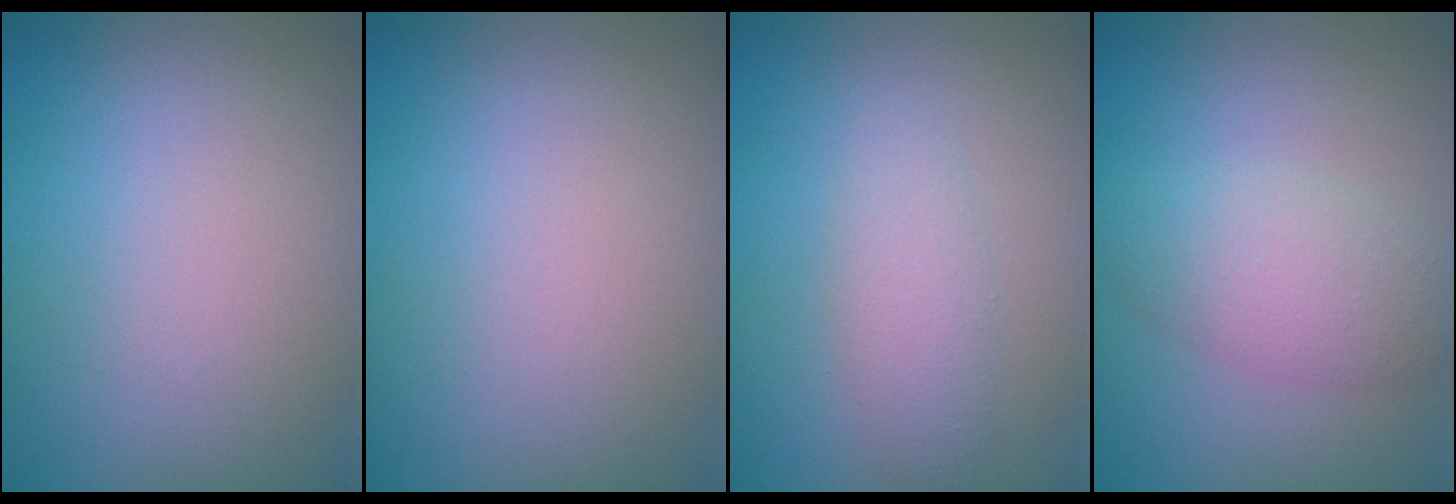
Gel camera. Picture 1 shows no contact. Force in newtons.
{"total": 0.0}
{"total": 2.3, "press": 2.3, "slide": 0.0}
{"total": 3.8, "press": 3.8, "slide": 0.1}